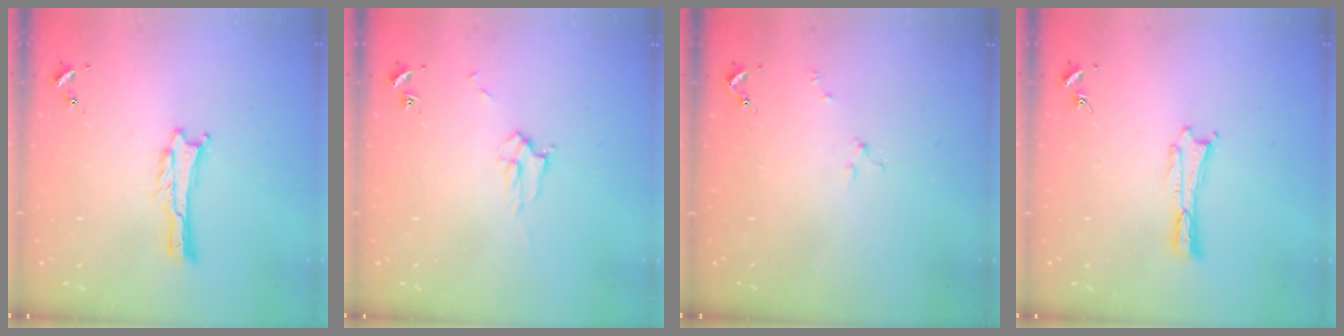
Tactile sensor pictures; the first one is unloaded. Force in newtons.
{"total": 2.3, "press": 2.3, "slide": 0.3}
{"total": 1.7, "press": 1.7, "slide": 0.3}
{"total": 0.0}